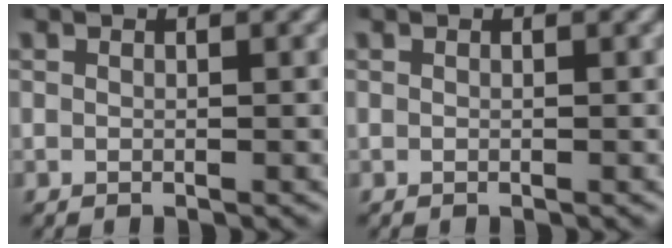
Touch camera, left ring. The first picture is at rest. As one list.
[{"total": 0.0}]